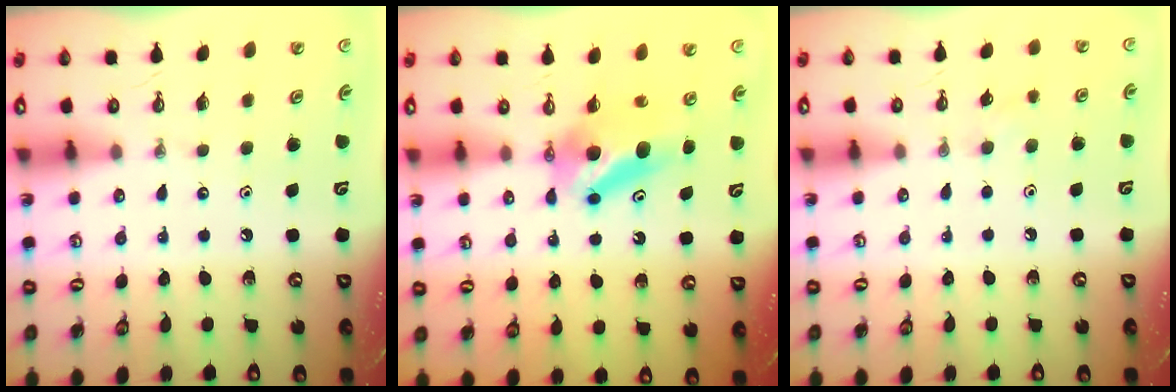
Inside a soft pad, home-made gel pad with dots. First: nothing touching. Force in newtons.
{"total": 6.6, "press": 6.6, "slide": 0.8}
{"total": 6.8, "press": 5.2, "slide": 4.2}